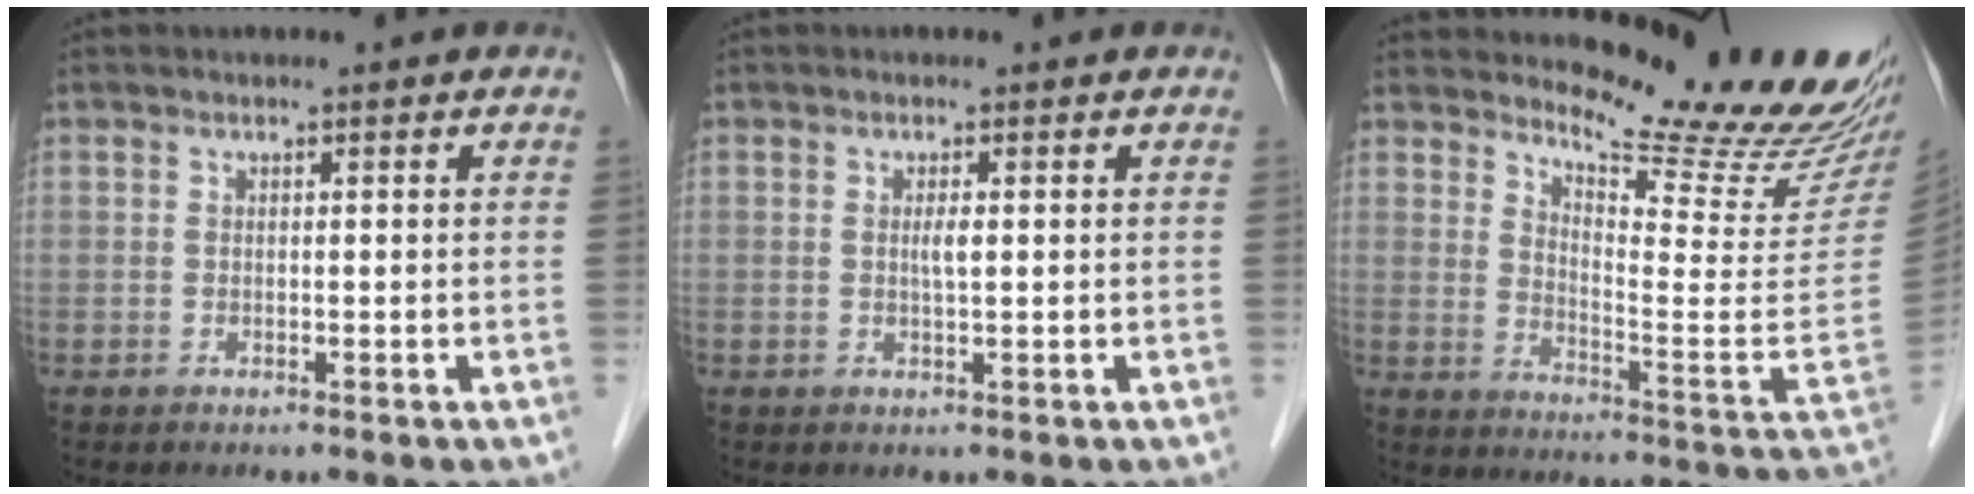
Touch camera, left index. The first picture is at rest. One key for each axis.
{"total": 1.4, "fx": 0.4, "fy": 0.1, "fz": 1.3, "tx": -0.029, "ty": 0.001, "tz": 0.006}
{"total": 18.6, "fx": 17.4, "fy": -0.4, "fz": 6.6, "tx": -0.110, "ty": -0.126, "tz": 0.227}